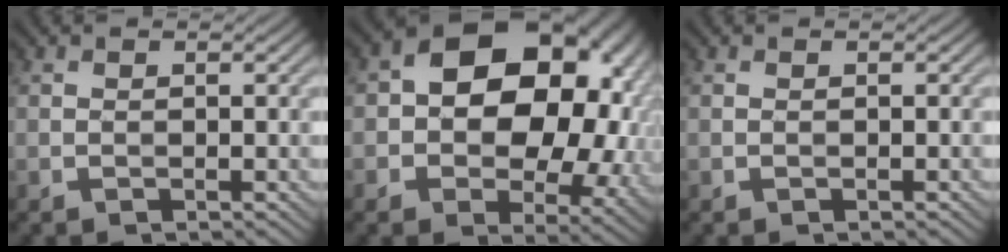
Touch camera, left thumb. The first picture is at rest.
{"total": 18.0, "force": [2.0, 12.5, 12.8], "torque": [-0.163, -0.009, 0.042]}
{"total": 0.0}